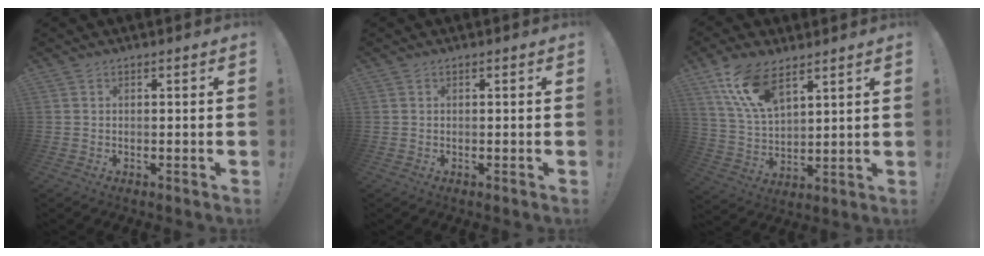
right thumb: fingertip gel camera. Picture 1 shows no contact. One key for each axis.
{"total": 0.0}
{"total": 13.4, "fx": 8.7, "fy": 5.9, "fz": 8.2, "tx": -0.171, "ty": -0.033, "tz": 0.164}